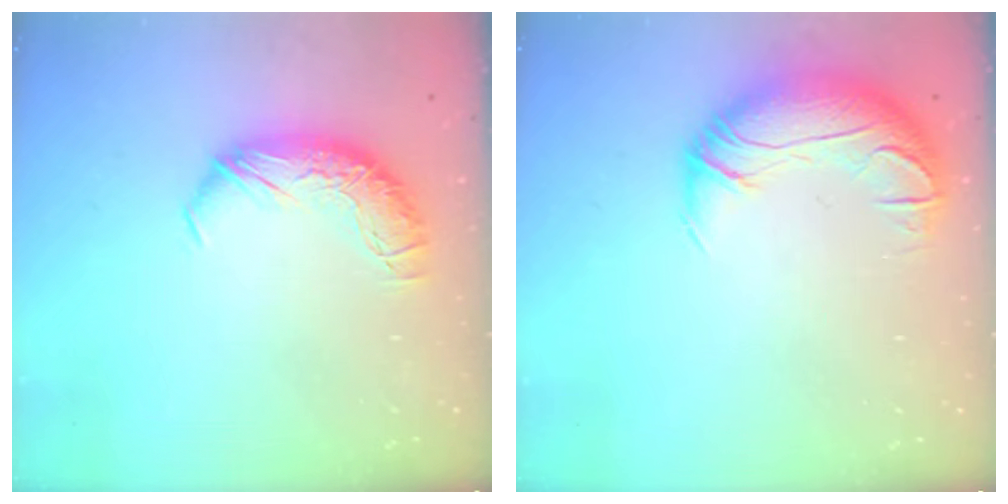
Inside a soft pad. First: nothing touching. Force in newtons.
{"total": 2.9, "press": 0.9, "slide": 2.8}